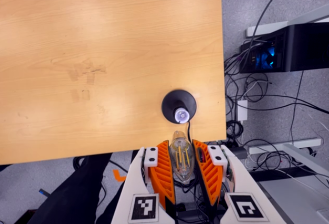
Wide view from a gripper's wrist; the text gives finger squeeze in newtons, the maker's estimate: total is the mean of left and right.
{"total": 9.2, "left": 8.2, "right": 10.2}